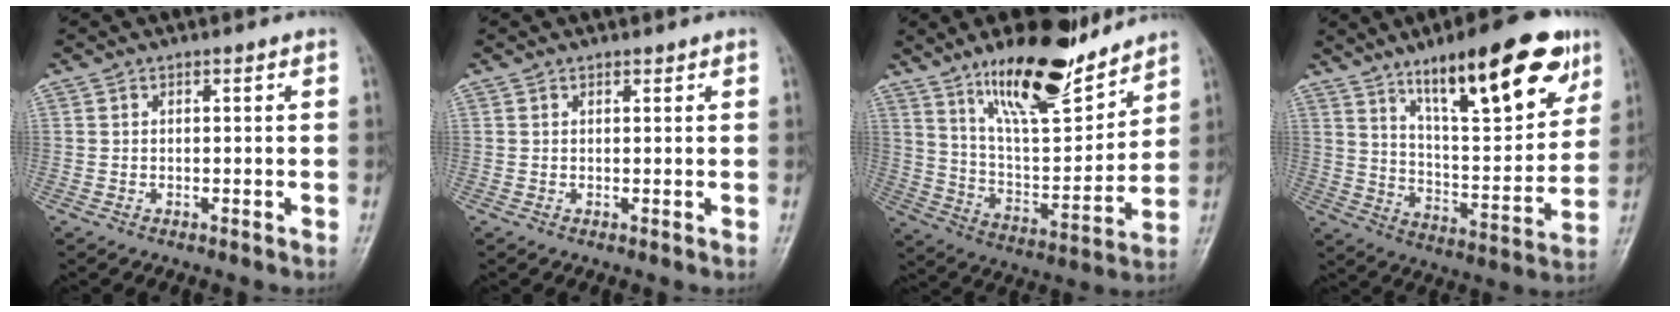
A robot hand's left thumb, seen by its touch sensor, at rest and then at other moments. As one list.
[{"total": 0.8, "force": [0.6, 0.4, 0.1], "torque": [0.005, -0.004, 0.006]}, {"total": 19.6, "force": [14.0, 6.3, 12.2], "torque": [-0.154, -0.086, 0.243]}, {"total": 23.1, "force": [13.4, 7.0, 17.4], "torque": [-0.223, -0.050, 0.214]}]